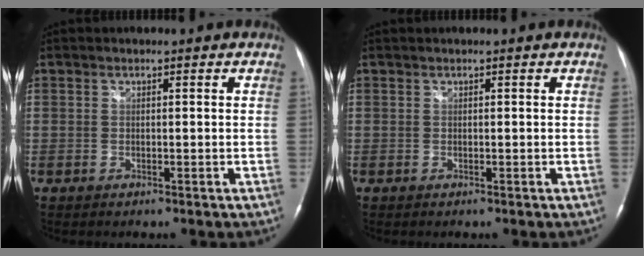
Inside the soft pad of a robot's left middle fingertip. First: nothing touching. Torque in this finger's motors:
{"motor_torque": [-0.04, -0.01, 0.05, 0.00]}